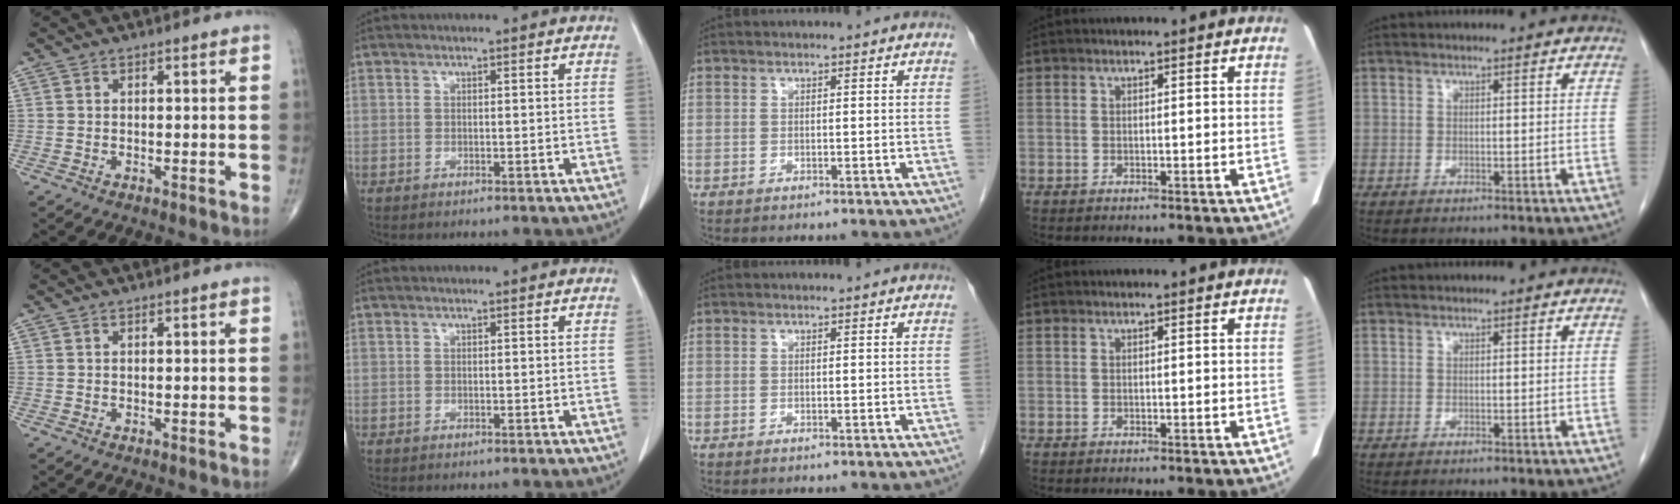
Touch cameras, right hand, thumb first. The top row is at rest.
{}